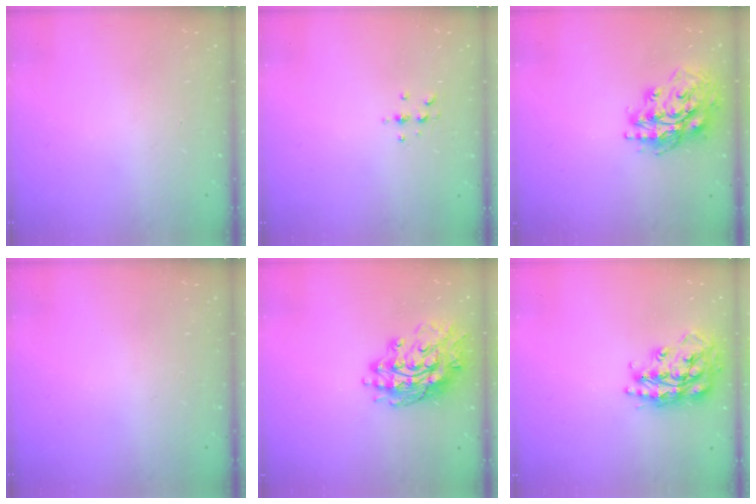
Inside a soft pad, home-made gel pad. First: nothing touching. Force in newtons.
{"total": 3.5, "press": 3.4, "slide": 0.3}
{"total": 17.4, "press": 17.1, "slide": 2.7}
{"total": 0.0}
{"total": 16.9, "press": 16.8, "slide": 1.2}
{"total": 19.5, "press": 19.5, "slide": 1.8}